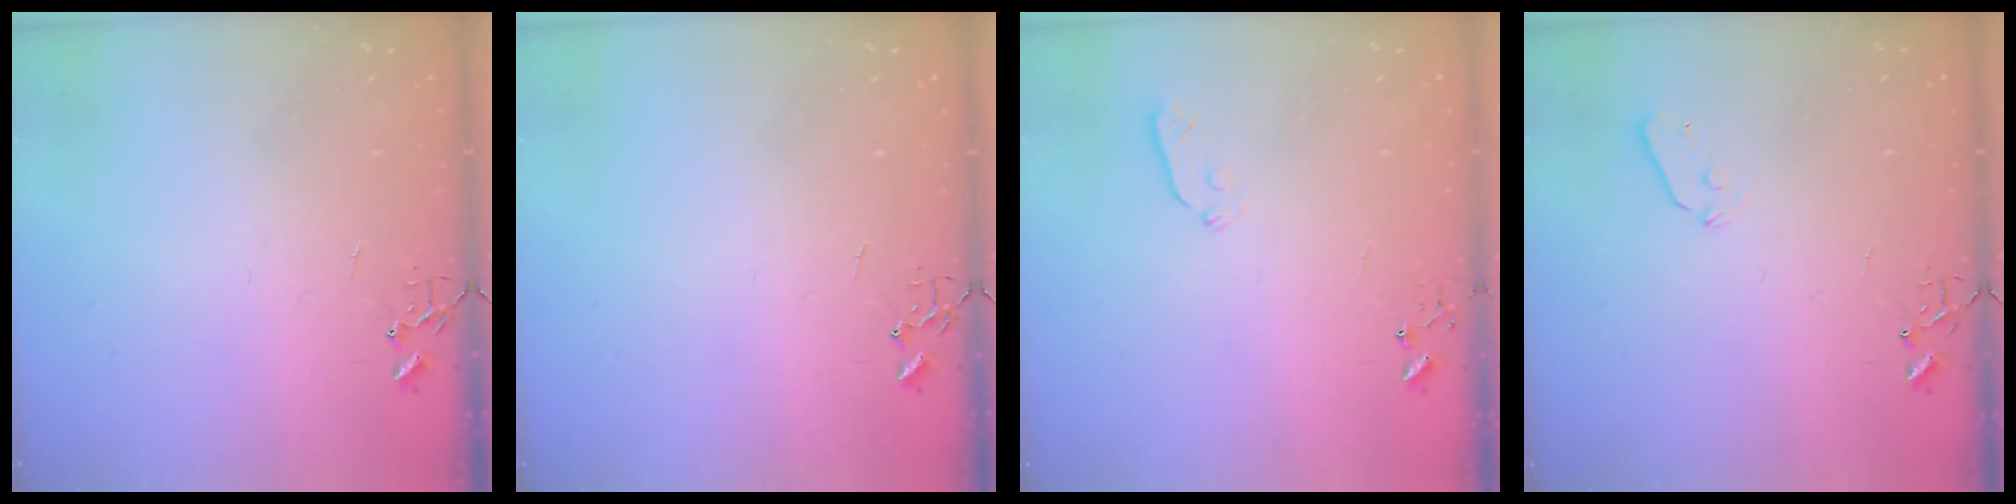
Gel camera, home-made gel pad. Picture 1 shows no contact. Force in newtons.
{"total": 0.0}
{"total": 3.9, "press": 3.8, "slide": 0.8}
{"total": 4.0, "press": 4.0, "slide": 0.4}